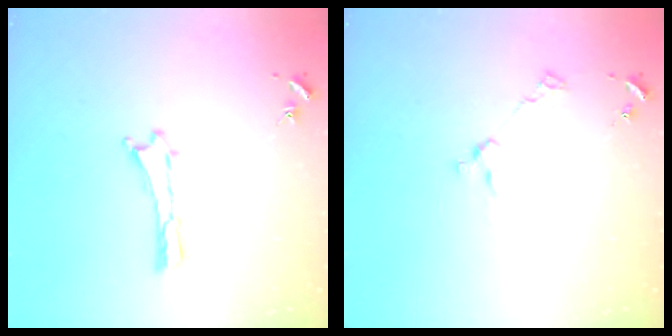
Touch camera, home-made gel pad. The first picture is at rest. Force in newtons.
{"total": 2.9, "press": 2.9, "slide": 0.2}